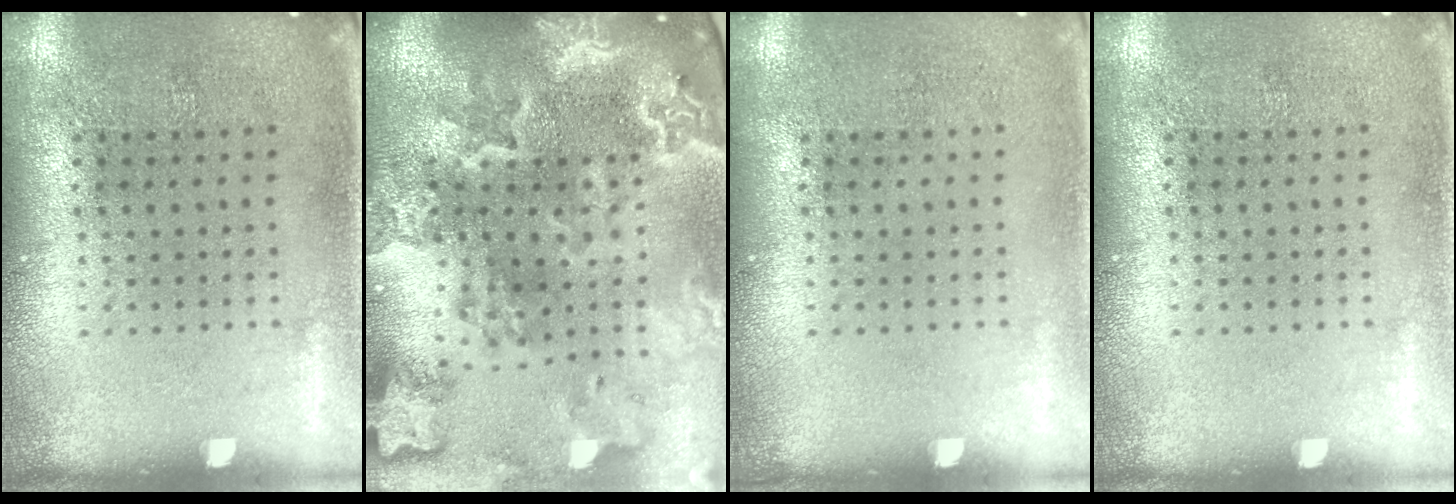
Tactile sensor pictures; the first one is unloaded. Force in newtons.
{"total": 4.5, "press": 3.7, "slide": 2.7}
{"total": 0.0}
{"total": 0.0}